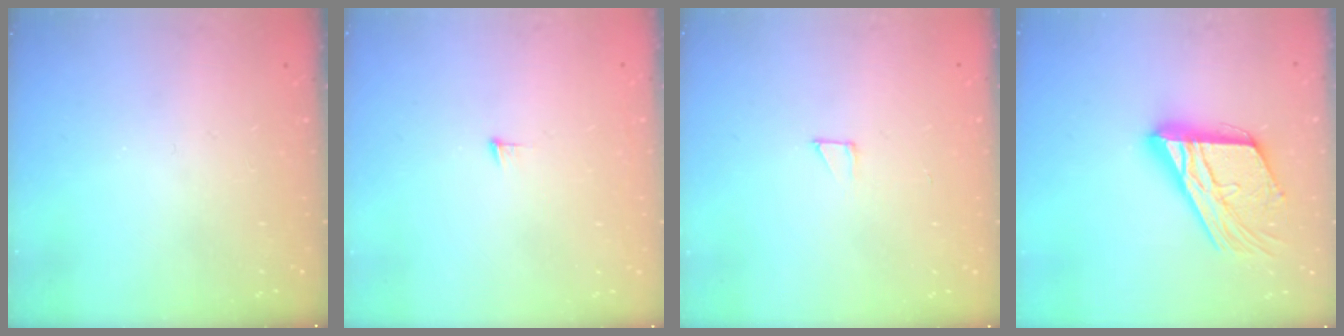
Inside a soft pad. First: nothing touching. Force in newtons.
{"total": 3.6, "press": 3.6, "slide": 0.3}
{"total": 2.1, "press": 2.1, "slide": 0.1}
{"total": 19.3, "press": 19.2, "slide": 1.8}